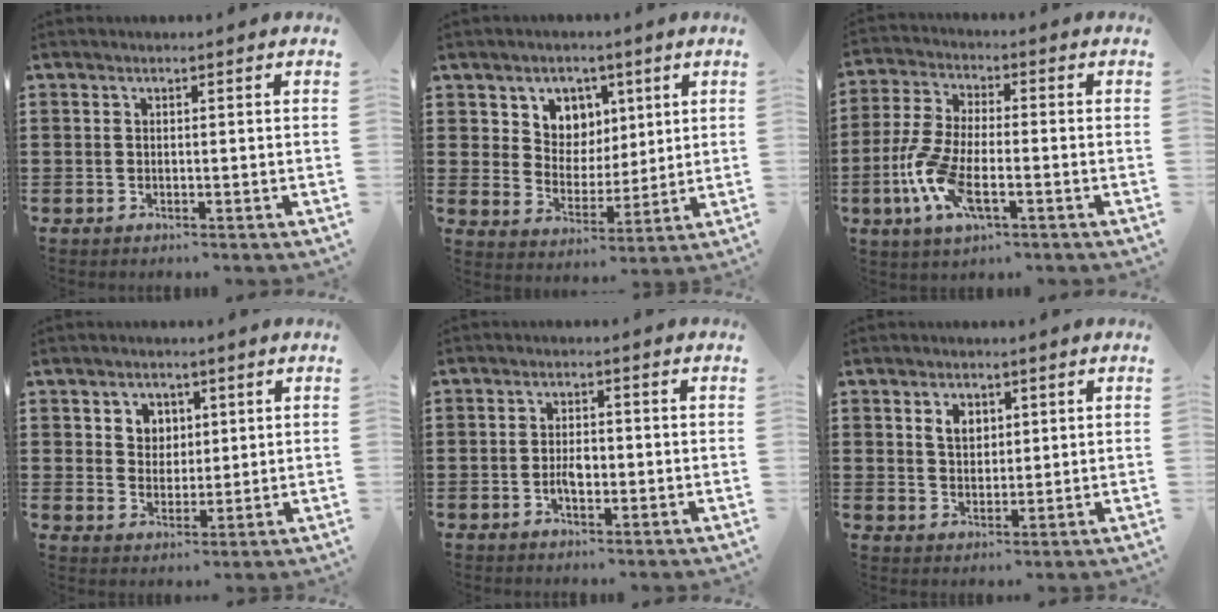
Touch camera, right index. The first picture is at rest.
{"total": 6.0, "force": [3.2, 5.1, 0.3], "torque": [-0.036, -0.012, 0.056]}
{"total": 8.8, "force": [-3.4, 3.4, 7.4], "torque": [-0.184, -0.015, -0.069]}
{"total": 3.9, "force": [1.8, 3.4, 0.6], "torque": [-0.021, 0.010, 0.029]}
{"total": 2.6, "force": [-0.7, 1.2, 2.2], "torque": [-0.042, 0.004, -0.013]}
{"total": 3.5, "force": [1.7, 2.5, 1.8], "torque": [-0.044, 0.010, 0.030]}